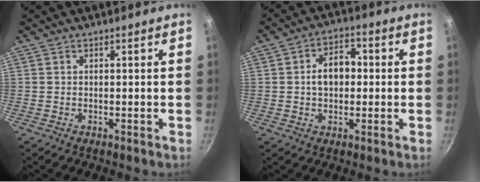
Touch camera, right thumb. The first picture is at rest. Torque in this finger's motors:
{"motor_torque": [-0.59, 0.74, 0.82, -0.04, 0.01]}